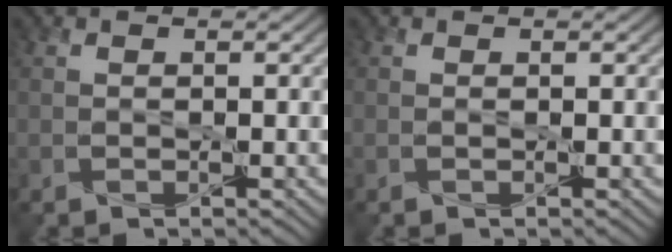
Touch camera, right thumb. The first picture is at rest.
{"total": 0.0}